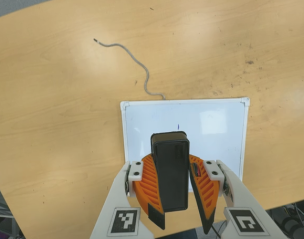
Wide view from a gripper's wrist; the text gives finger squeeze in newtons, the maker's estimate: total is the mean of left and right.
{"total": 10.5, "left": 10.4, "right": 10.6}